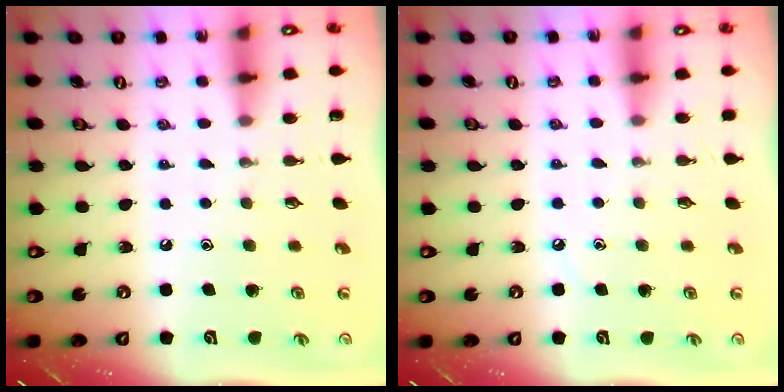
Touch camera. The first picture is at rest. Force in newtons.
{"total": 2.3, "press": 2.2, "slide": 0.4}